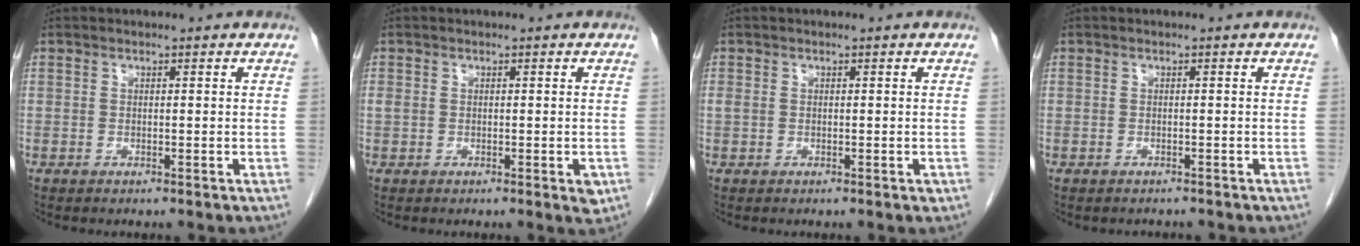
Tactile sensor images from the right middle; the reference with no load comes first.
{"total": 2.6, "force": [-0.2, 1.5, 2.1], "torque": [-0.036, 0.007, 0.005]}
{"total": 1.4, "force": [0.0, 1.0, 1.0], "torque": [-0.029, 0.007, 0.005]}
{"total": 1.7, "force": [-1.6, 0.5, 0.5], "torque": [-0.018, -0.003, -0.018]}